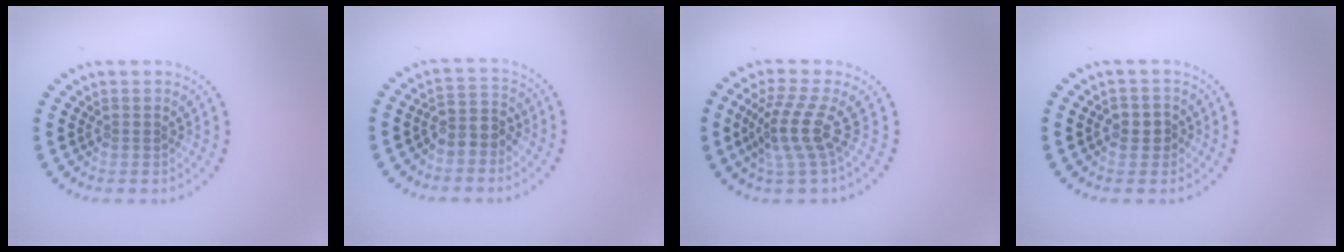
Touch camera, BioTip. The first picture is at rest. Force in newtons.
{"total": 2.4, "press": 2.1, "slide": 1.1}
{"total": 3.8, "press": 2.9, "slide": 2.6}
{"total": 2.1, "press": 2.1, "slide": 0.6}